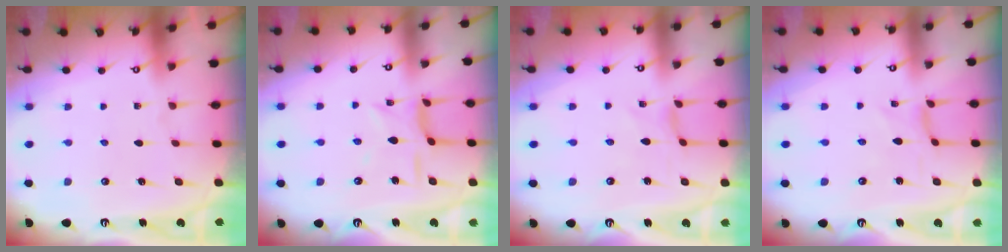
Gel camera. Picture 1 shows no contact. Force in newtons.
{"total": 6.9, "press": 6.9, "slide": 0.5}
{"total": 0.0}
{"total": 0.0}